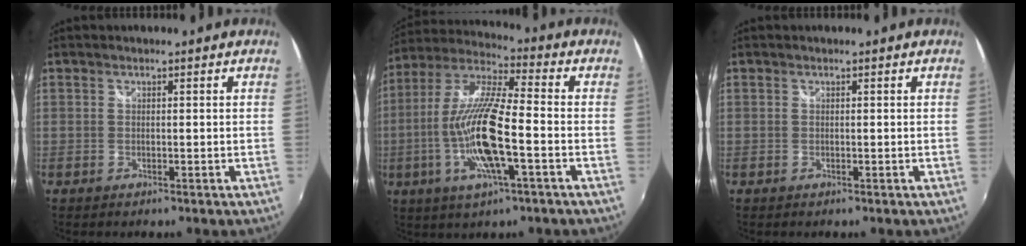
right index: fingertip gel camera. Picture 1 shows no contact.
{"total": 16.7, "force": [-4.5, 3.2, 15.7], "torque": [-0.312, -0.014, -0.086]}
{"total": 0.0}